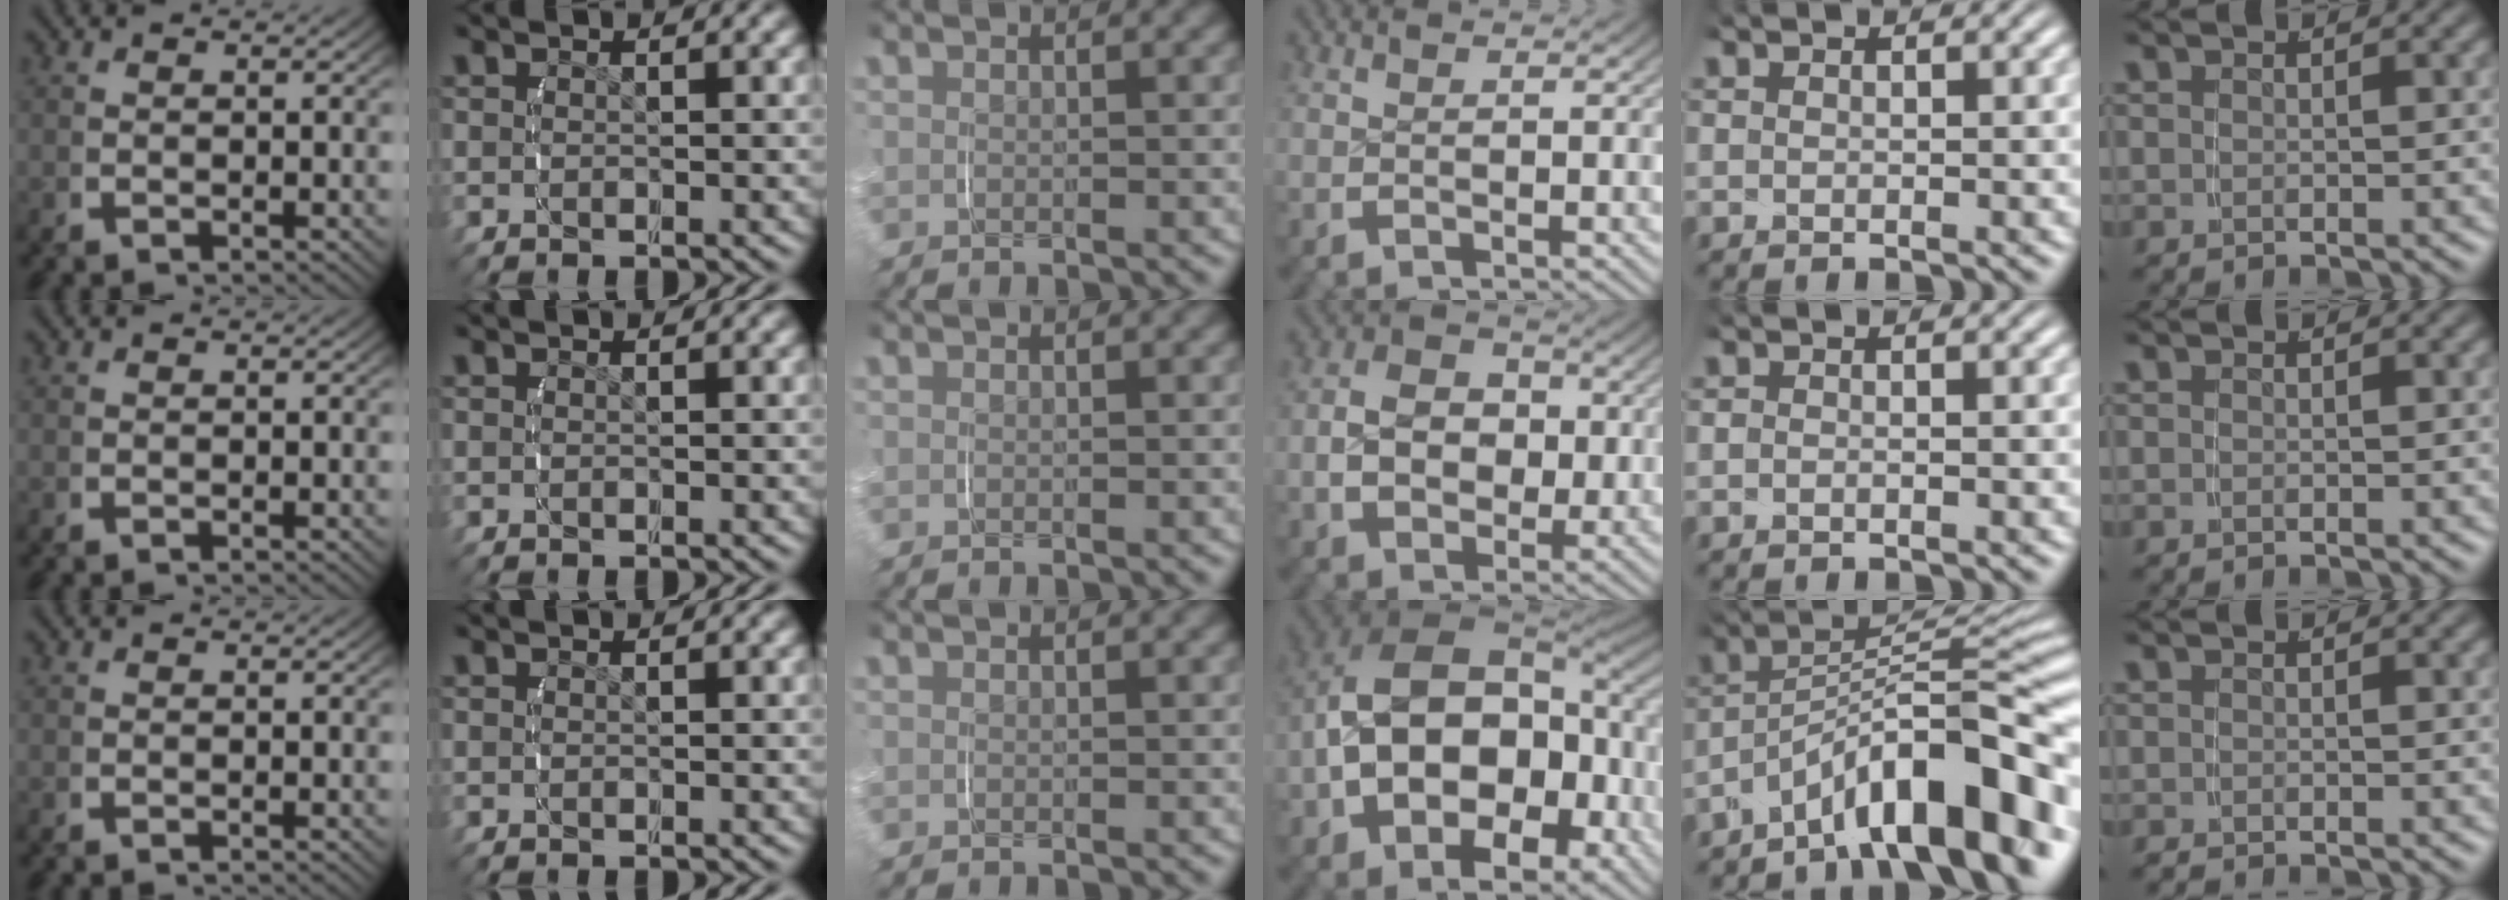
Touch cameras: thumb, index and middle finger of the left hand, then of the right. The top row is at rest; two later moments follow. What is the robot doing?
{"motion": "grasp_and_lifting", "object": "velcro strap"}